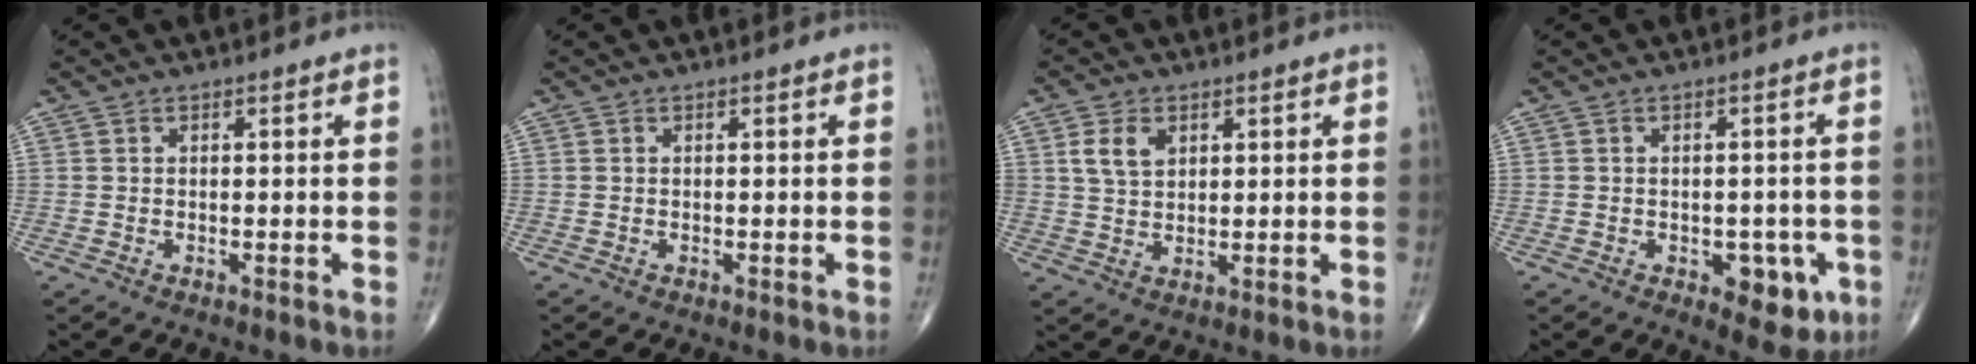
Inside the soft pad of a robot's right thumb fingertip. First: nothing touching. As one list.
[{"total": 0.0}, {"total": 5.3, "force": [2.1, 3.5, 3.4], "torque": [-0.052, -0.006, 0.042]}, {"total": 7.1, "force": [-2.6, 4.0, 5.2], "torque": [-0.033, 0.006, -0.025]}]